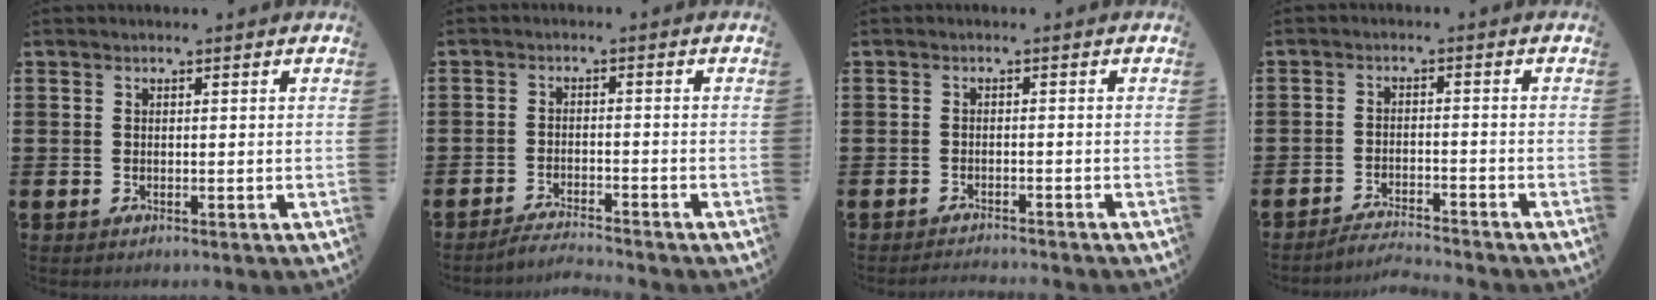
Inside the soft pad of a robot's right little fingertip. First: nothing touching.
{"total": 2.4, "force": [-2.3, -0.3, 0.4], "torque": [-0.007, 0.003, -0.047]}
{"total": 1.3, "force": [-1.3, -0.2, 0.1], "torque": [-0.003, 0.002, -0.026]}
{"total": 2.6, "force": [-2.6, -0.2, 0.2], "torque": [-0.007, 0.003, -0.055]}